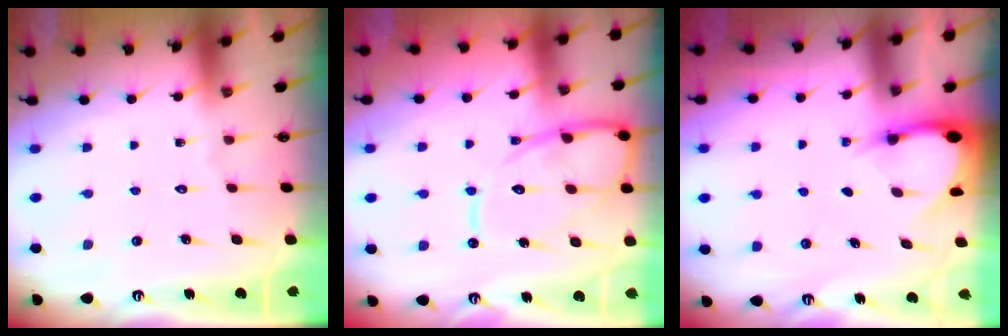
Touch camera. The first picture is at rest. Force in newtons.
{"total": 13.6, "press": 13.6, "slide": 1.5}
{"total": 3.6, "press": 3.6, "slide": 0.2}